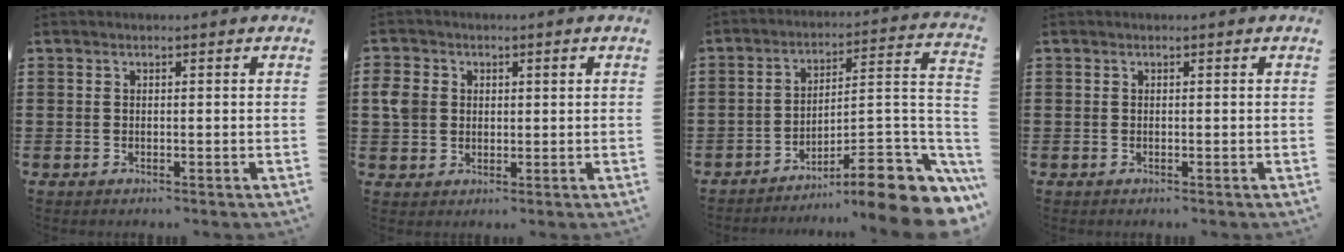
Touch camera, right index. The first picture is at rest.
{"total": 3.7, "force": [0.5, 3.2, 1.8], "torque": [-0.052, 0.012, 0.006]}
{"total": 10.2, "force": [-7.5, 1.7, 6.7], "torque": [-0.080, 0.003, -0.143]}
{"total": 0.0}